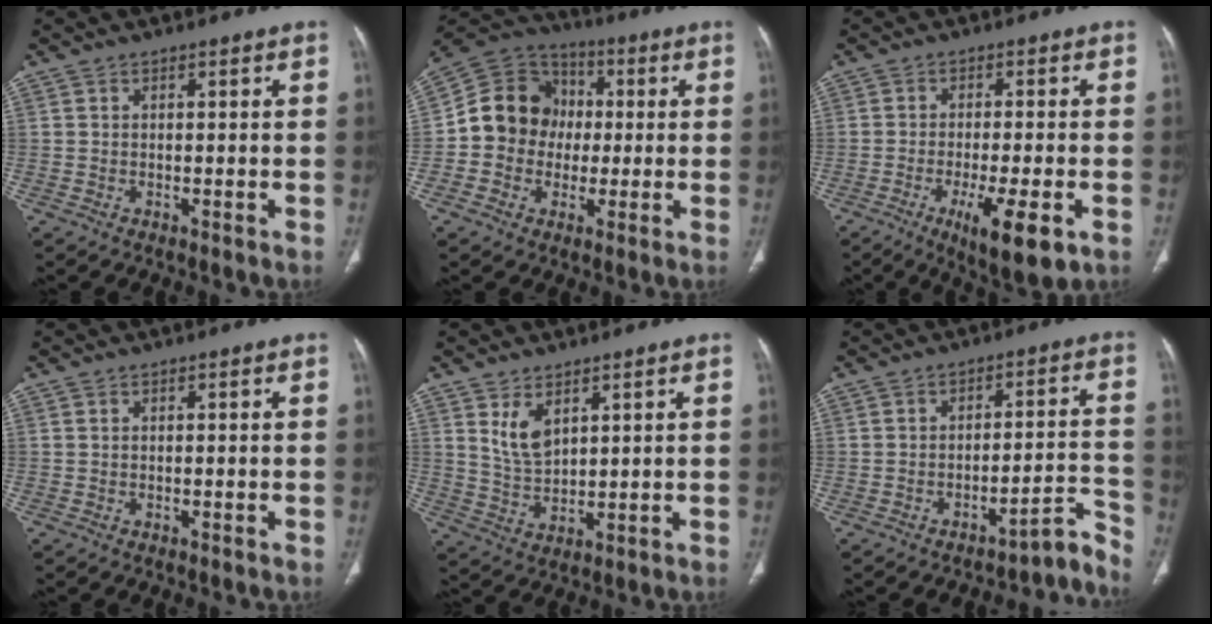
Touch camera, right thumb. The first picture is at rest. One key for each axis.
{"total": 13.2, "fx": -0.3, "fy": 12.0, "fz": 5.4, "tx": -0.061, "ty": 0.031, "tz": -0.014}
{"total": 10.4, "fx": -4.3, "fy": 2.5, "fz": 9.2, "tx": -0.145, "ty": -0.012, "tz": -0.063}
{"total": 0.0}
{"total": 5.8, "fx": 3.0, "fy": 3.1, "fz": 3.8, "tx": -0.062, "ty": -0.022, "tz": 0.069}
{"total": 5.8, "fx": -5.6, "fy": 0.9, "fz": 1.3, "tx": 0.018, "ty": 0.098, "tz": -0.073}